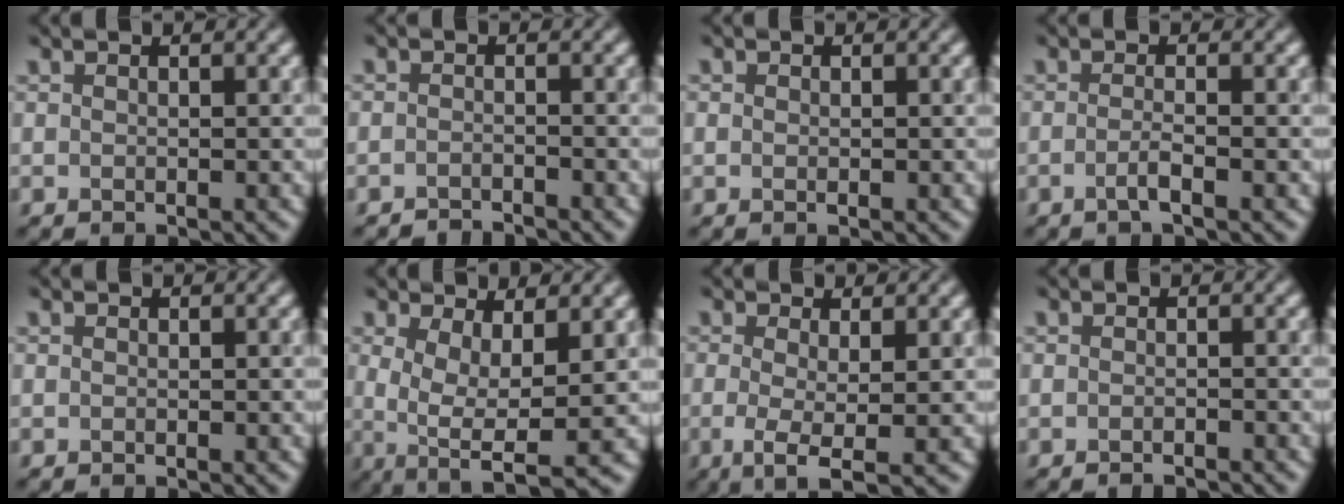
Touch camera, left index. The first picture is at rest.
{"total": 1.7, "force": [-1.7, 0.0, -0.2], "torque": [0.008, -0.001, -0.032]}
{"total": 0.0}
{"total": 1.6, "force": [-0.7, 0.4, 1.3], "torque": [-0.018, 0.009, -0.018]}
{"total": 0.0}
{"total": 6.2, "force": [-0.2, 2.4, 5.7], "torque": [-0.105, -0.011, 0.006]}
{"total": 3.5, "force": [-0.8, 1.1, 3.3], "torque": [-0.064, -0.004, -0.013]}
{"total": 1.1, "force": [-1.1, 0.1, 0.2], "torque": [0.004, 0.002, -0.018]}